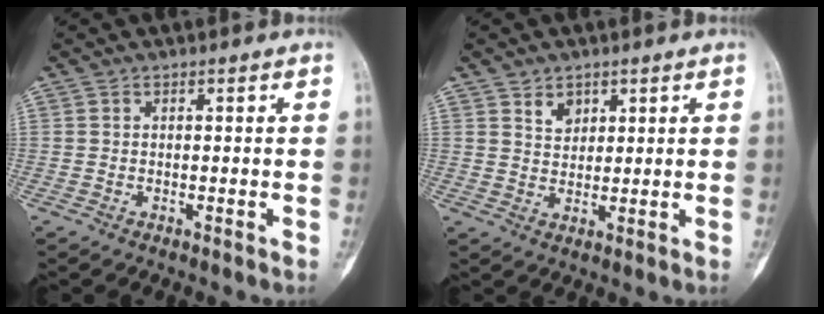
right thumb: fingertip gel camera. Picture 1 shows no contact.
{"total": 3.4, "force": [2.1, 2.3, 1.4], "torque": [-0.005, -0.017, 0.040]}